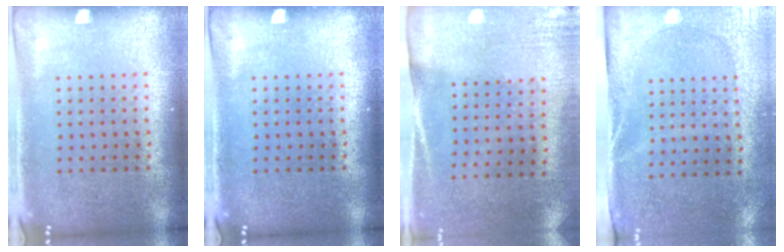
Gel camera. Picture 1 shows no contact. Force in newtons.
{"total": 0.0}
{"total": 2.6, "press": 2.3, "slide": 1.3}
{"total": 2.7, "press": 2.2, "slide": 1.5}